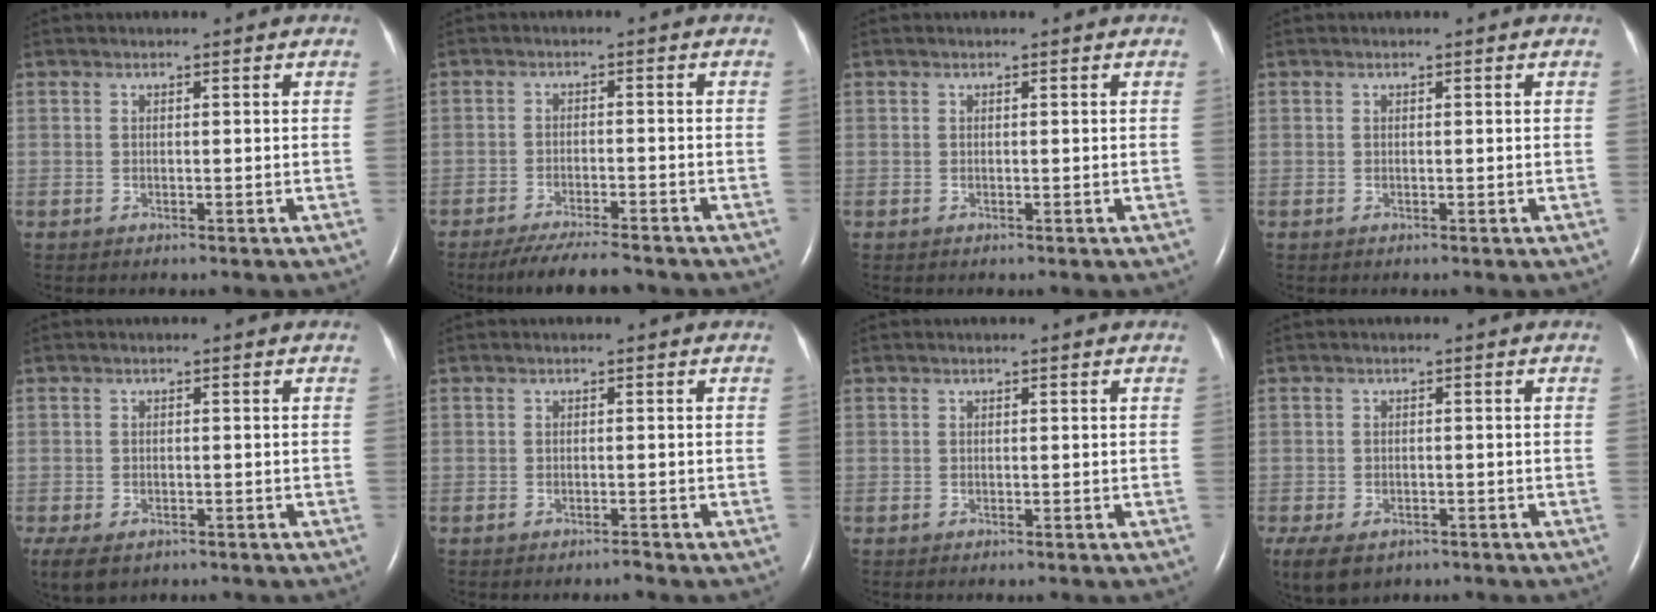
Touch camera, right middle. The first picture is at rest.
{"total": 8.1, "force": [-7.2, 0.7, 3.5], "torque": [-0.054, -0.019, -0.116]}
{"total": 0.0}
{"total": 0.0}
{"total": 7.5, "force": [-4.5, 4.5, 3.8], "torque": [-0.090, -0.011, -0.067]}
{"total": 0.8, "force": [-0.7, -0.1, 0.3], "torque": [-0.005, -0.001, -0.011]}
{"total": 0.0}
{"total": 10.0, "force": [-6.1, 6.2, 5.0], "torque": [-0.122, -0.012, -0.086]}